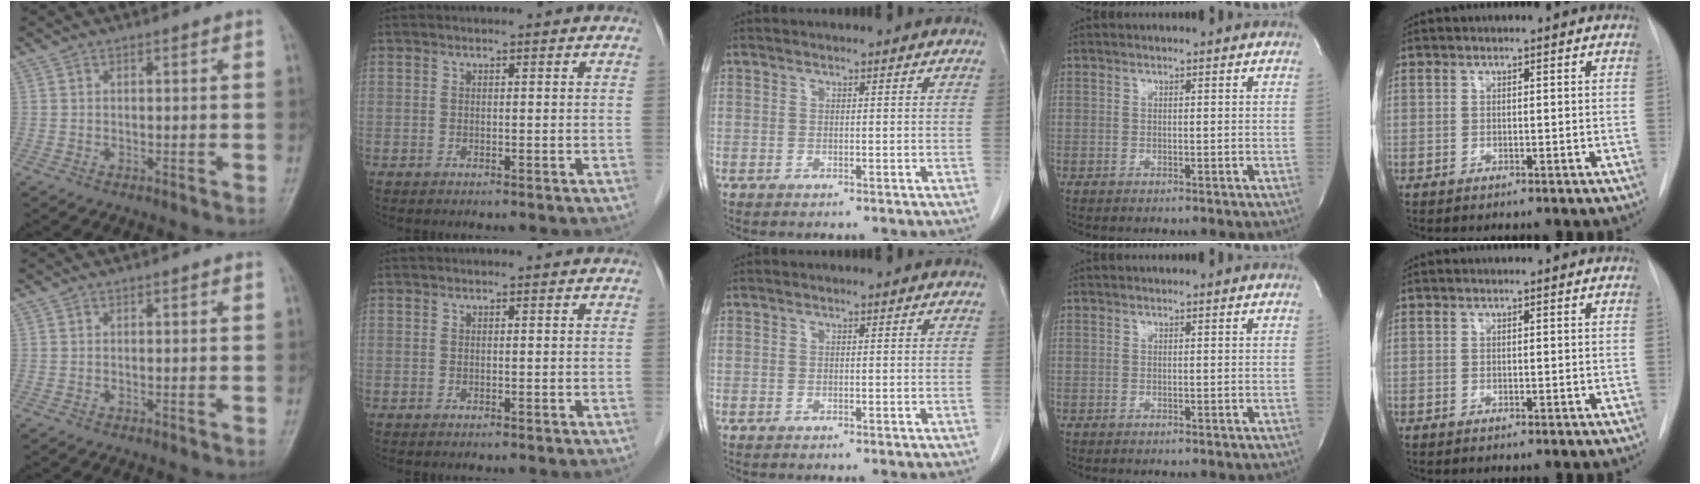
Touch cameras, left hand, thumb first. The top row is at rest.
{}